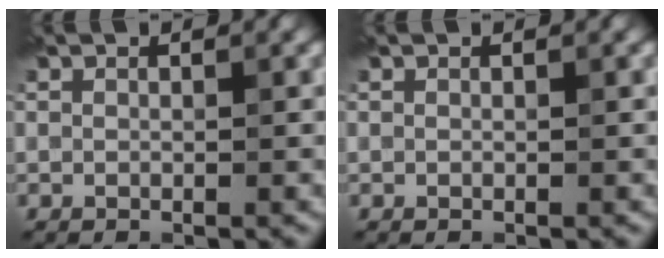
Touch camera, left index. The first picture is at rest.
{"total": 0.0}